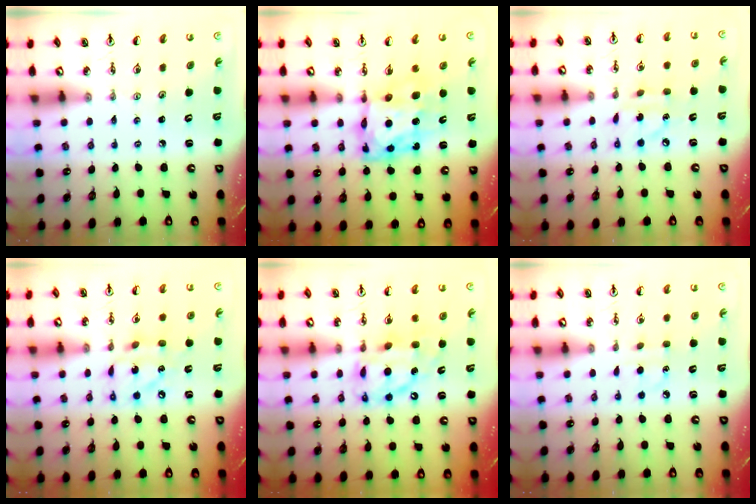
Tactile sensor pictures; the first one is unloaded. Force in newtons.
{"total": 9.7, "press": 9.6, "slide": 1.0}
{"total": 7.3, "press": 7.3, "slide": 0.3}
{"total": 12.0, "press": 12.0, "slide": 0.9}
{"total": 13.2, "press": 13.1, "slide": 1.4}
{"total": 5.1, "press": 5.0, "slide": 0.6}